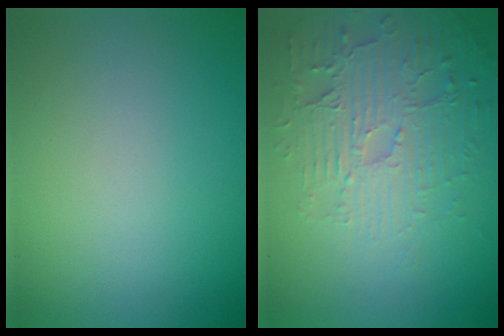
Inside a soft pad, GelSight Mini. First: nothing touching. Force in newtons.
{"total": 4.1, "press": 3.7, "slide": 1.9}